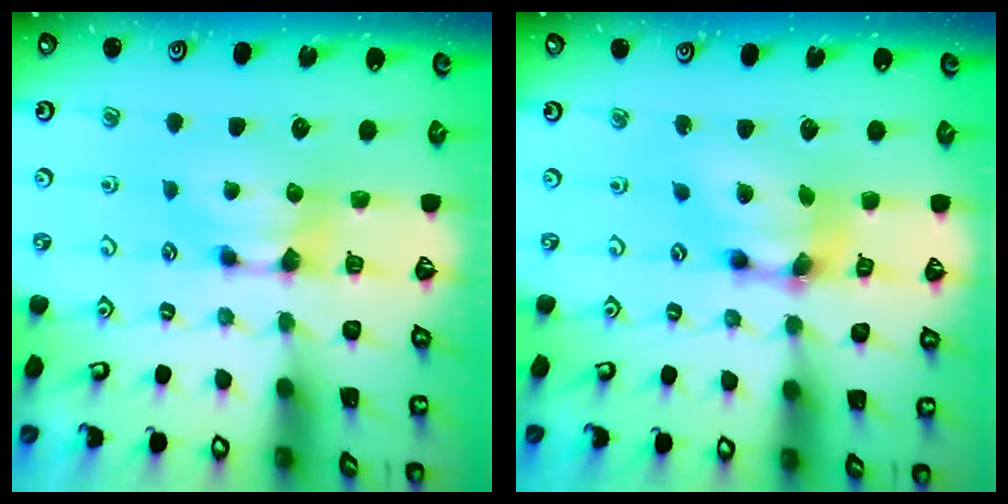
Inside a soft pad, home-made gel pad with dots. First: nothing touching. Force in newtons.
{"total": 5.1, "press": 4.7, "slide": 1.9}